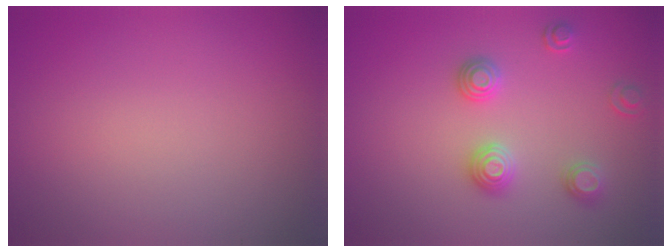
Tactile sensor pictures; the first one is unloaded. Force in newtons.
{"total": 2.7, "press": 2.6, "slide": 0.9}